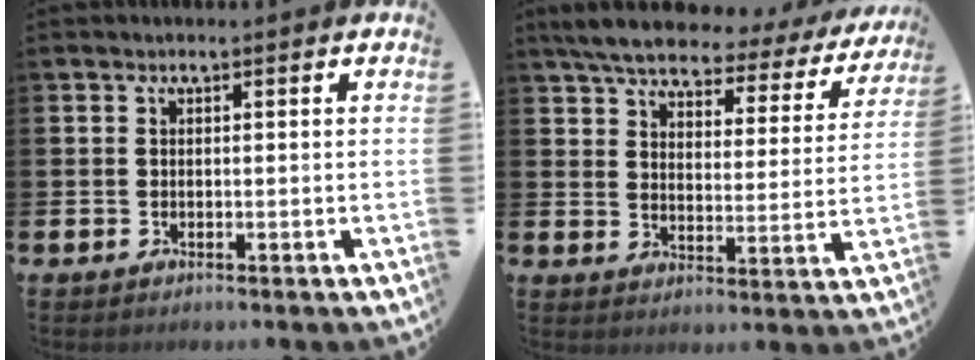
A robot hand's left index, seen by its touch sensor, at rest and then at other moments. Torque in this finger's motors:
{"motor_torque": [1.08, -1.06, 0.45, 0.21]}